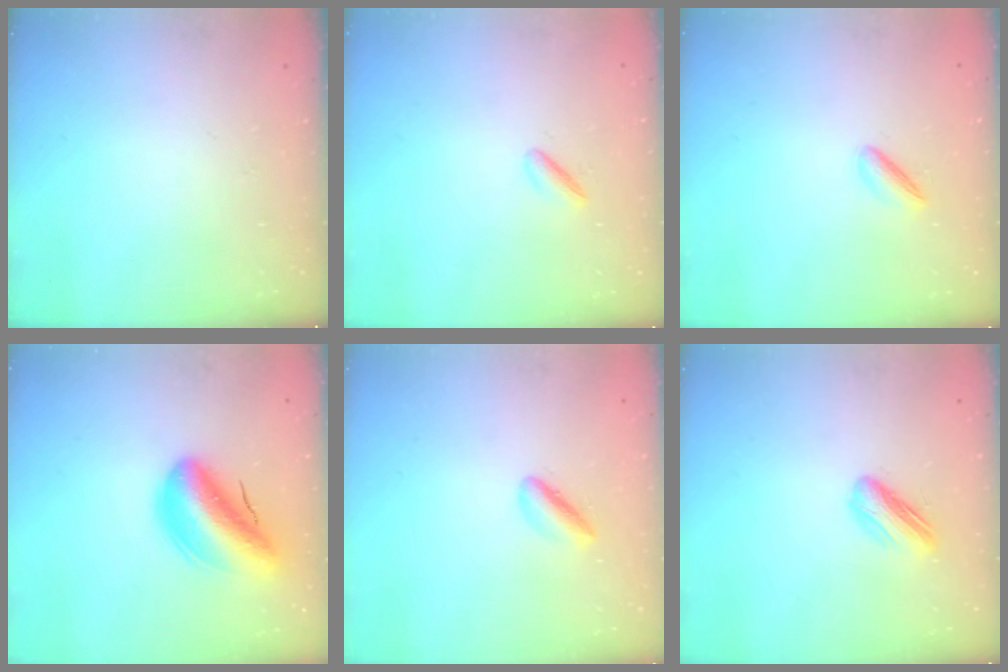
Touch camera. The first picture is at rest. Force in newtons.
{"total": 2.9, "press": 2.7, "slide": 0.9}
{"total": 3.3, "press": 3.2, "slide": 0.8}
{"total": 13.9, "press": 13.2, "slide": 4.3}
{"total": 2.8, "press": 2.8, "slide": 0.5}
{"total": 5.9, "press": 5.9, "slide": 0.5}